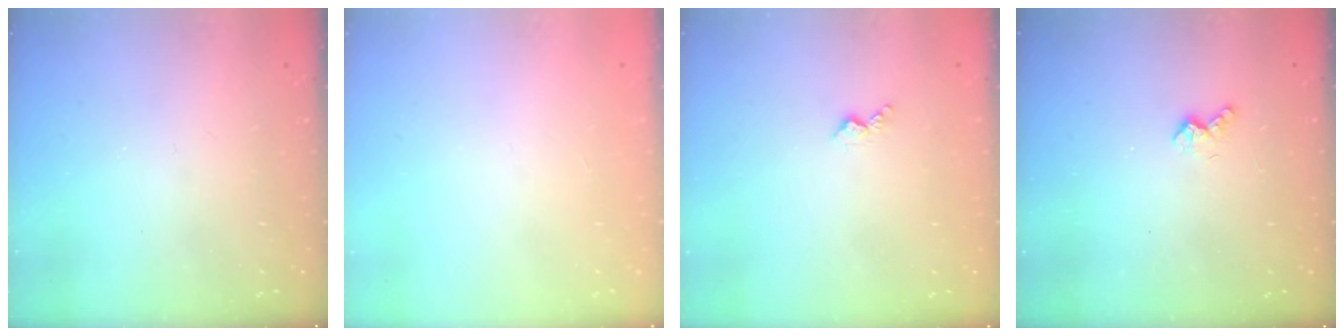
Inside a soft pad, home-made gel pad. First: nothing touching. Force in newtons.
{"total": 0.0}
{"total": 2.7, "press": 2.6, "slide": 0.5}
{"total": 2.6, "press": 2.6, "slide": 0.6}